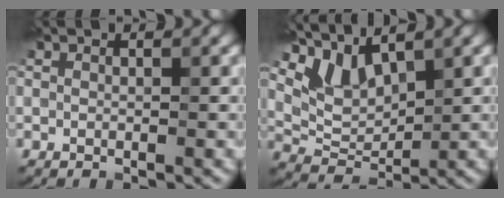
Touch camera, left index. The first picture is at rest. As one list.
[{"total": 4.2, "force": [3.2, 1.9, 1.8], "torque": [-0.047, -0.003, 0.064]}]